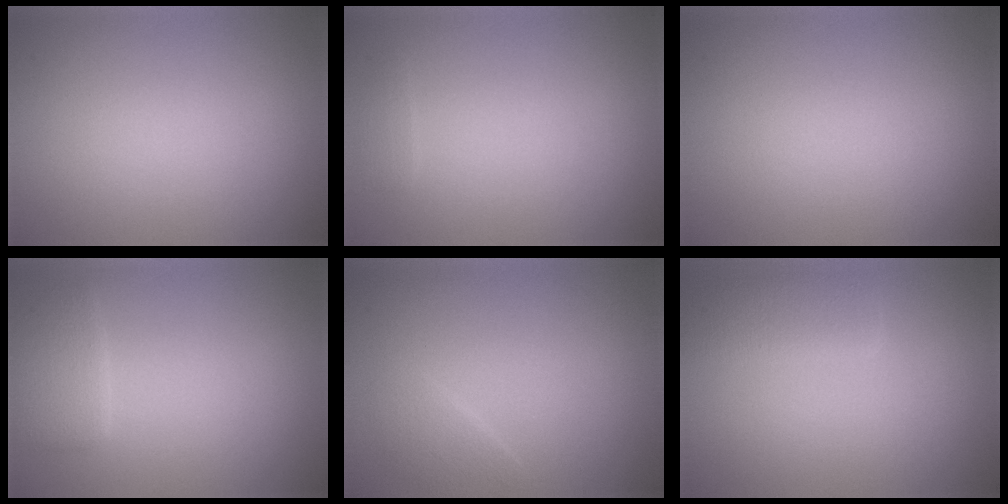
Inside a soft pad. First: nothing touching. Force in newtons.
{"total": 0.7, "press": 0.7, "slide": 0.1}
{"total": 0.0}
{"total": 2.0, "press": 2.0, "slide": 0.3}
{"total": 1.4, "press": 1.4, "slide": 0.1}
{"total": 2.3, "press": 2.3, "slide": 0.2}